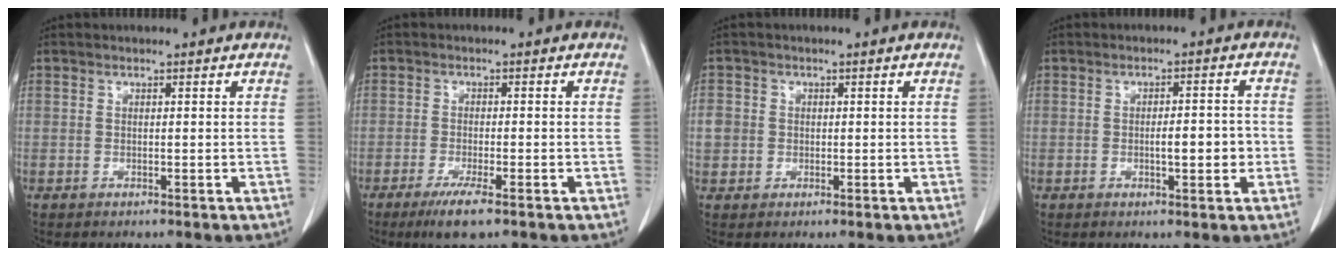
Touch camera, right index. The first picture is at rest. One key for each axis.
{"total": 4.8, "fx": -3.1, "fy": 0.5, "fz": 3.7, "tx": -0.072, "ty": -0.013, "tz": -0.050}
{"total": 3.2, "fx": 0.0, "fy": 3.1, "fz": 0.9, "tx": -0.017, "ty": 0.010, "tz": 0.002}
{"total": 4.1, "fx": -0.8, "fy": 1.1, "fz": 3.9, "tx": -0.063, "ty": 0.004, "tz": -0.005}